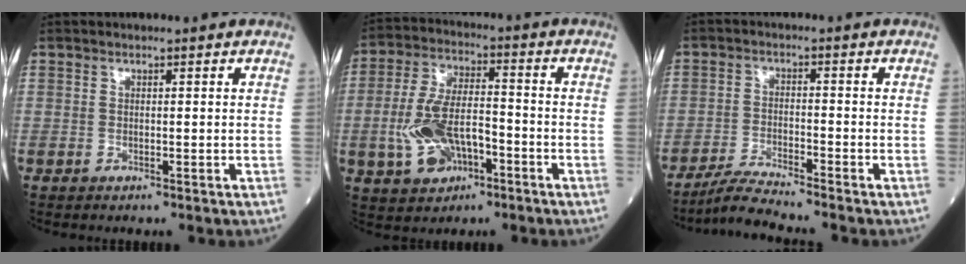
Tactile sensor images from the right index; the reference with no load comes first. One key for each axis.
{"total": 10.7, "fx": -3.4, "fy": 5.3, "fz": 8.6, "tx": -0.188, "ty": 0.011, "tz": -0.059}
{"total": 4.8, "fx": -4.4, "fy": -1.5, "fz": 1.4, "tx": -0.033, "ty": -0.021, "tz": -0.088}